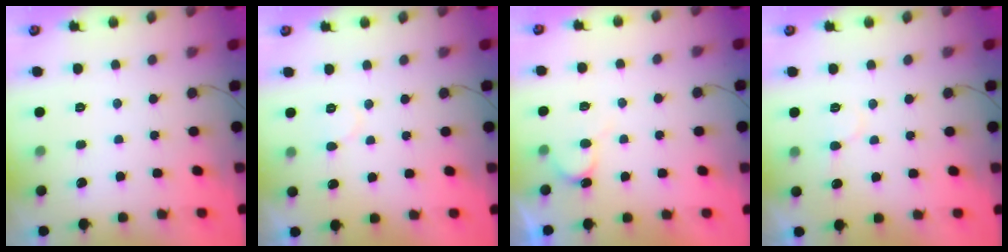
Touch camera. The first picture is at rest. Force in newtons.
{"total": 4.3, "press": 4.3, "slide": 0.4}
{"total": 5.0, "press": 5.0, "slide": 0.4}
{"total": 6.0, "press": 6.0, "slide": 0.4}